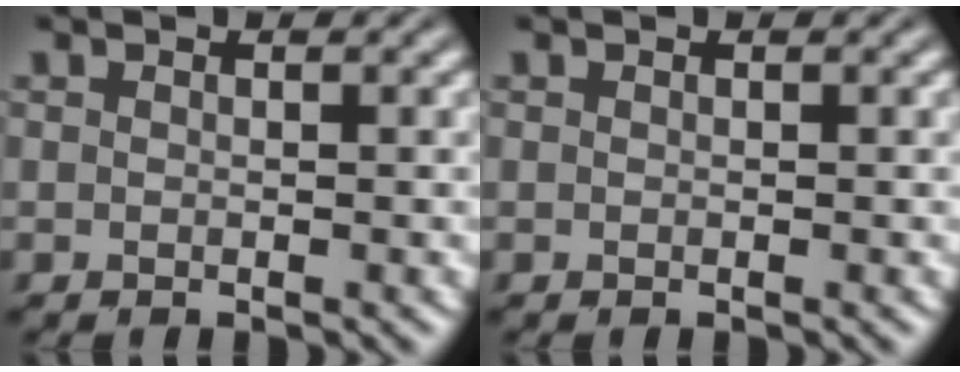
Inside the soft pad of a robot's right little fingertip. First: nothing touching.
{"total": 0.0}